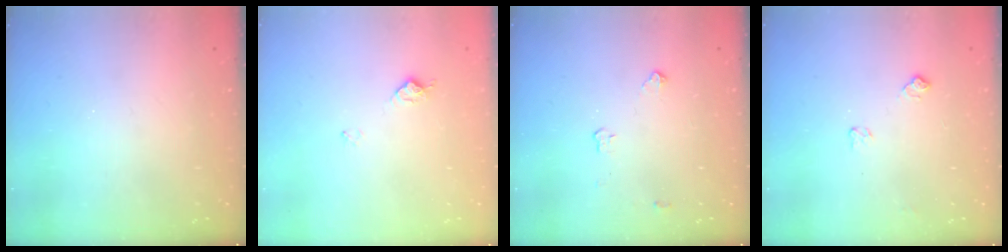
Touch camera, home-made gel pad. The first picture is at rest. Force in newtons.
{"total": 7.4, "press": 7.4, "slide": 0.7}
{"total": 3.2, "press": 3.1, "slide": 0.5}
{"total": 4.9, "press": 4.8, "slide": 0.7}